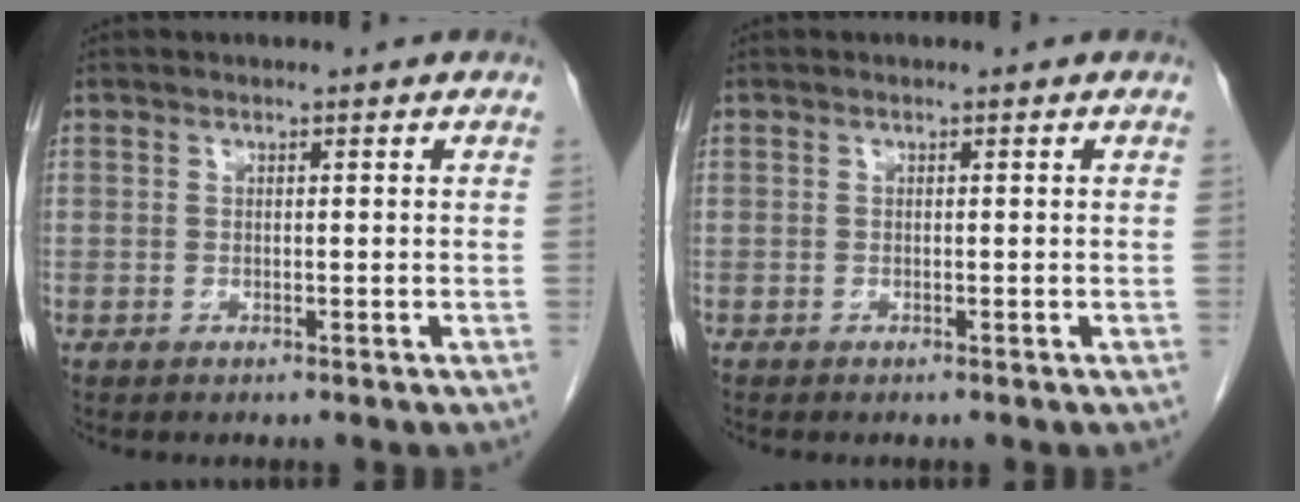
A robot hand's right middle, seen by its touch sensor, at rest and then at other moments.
{"total": 0.0}